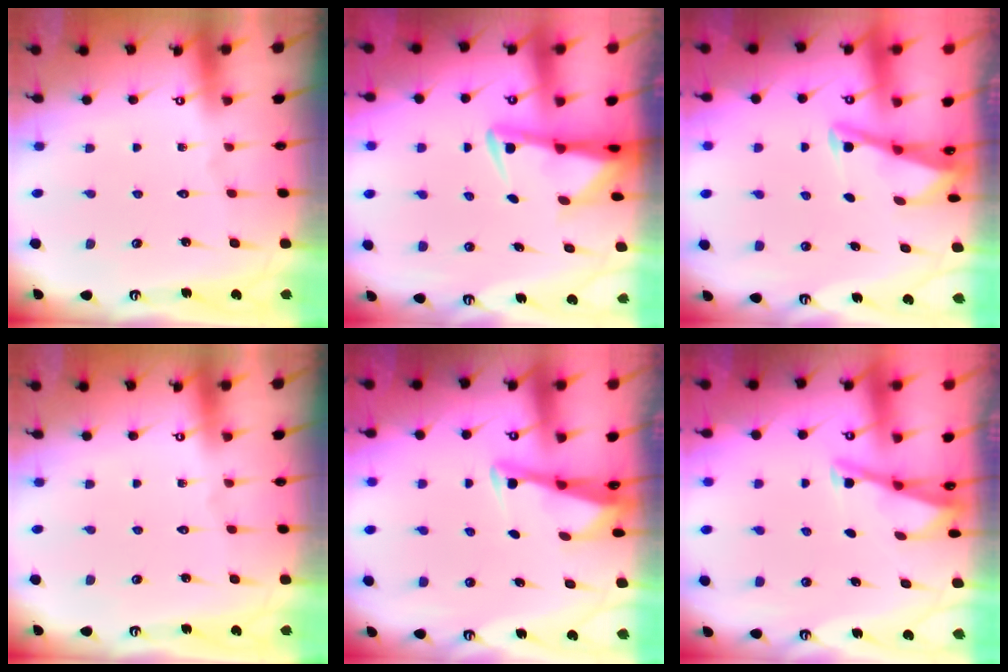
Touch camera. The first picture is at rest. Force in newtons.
{"total": 3.4, "press": 3.3, "slide": 0.6}
{"total": 2.8, "press": 2.8, "slide": 0.4}
{"total": 0.0}
{"total": 2.8, "press": 2.7, "slide": 0.4}
{"total": 2.9, "press": 2.9, "slide": 0.3}